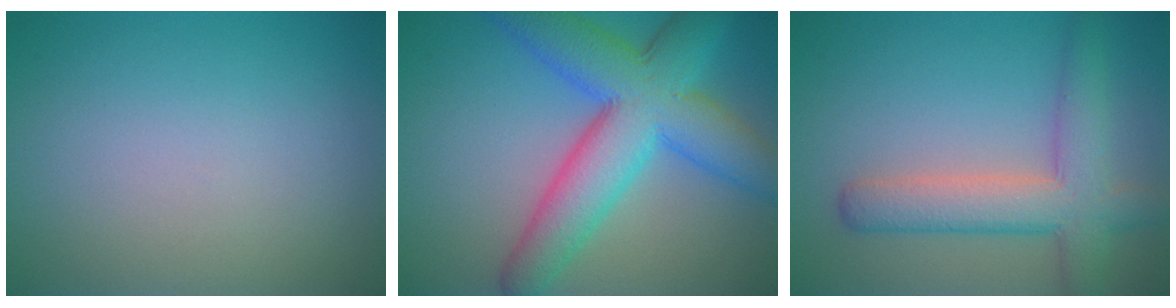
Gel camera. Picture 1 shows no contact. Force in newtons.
{"total": 9.9, "press": 9.9, "slide": 0.1}
{"total": 5.7, "press": 5.7, "slide": 0.3}